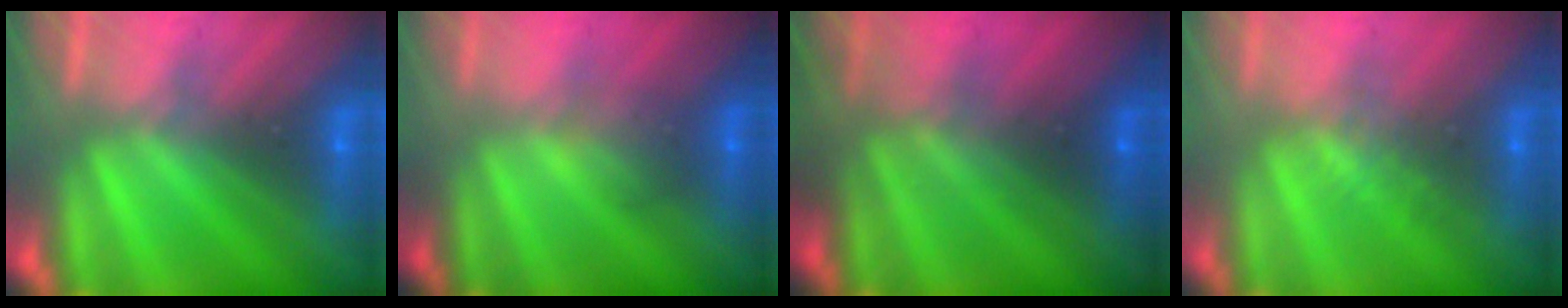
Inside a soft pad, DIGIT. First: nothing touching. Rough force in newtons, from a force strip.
{"total": 1.8}
{"total": 8.3}
{"total": 1.9}